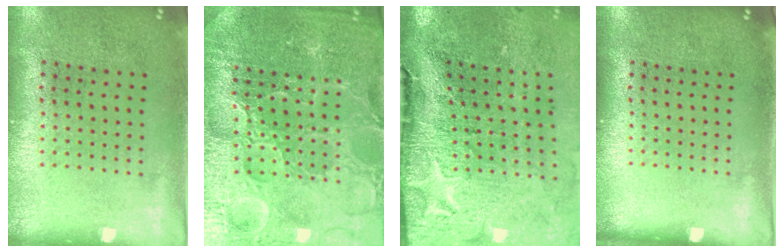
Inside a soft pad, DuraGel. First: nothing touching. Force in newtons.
{"total": 5.2, "press": 4.9, "slide": 1.8}
{"total": 4.8, "press": 3.8, "slide": 2.9}
{"total": 0.0}